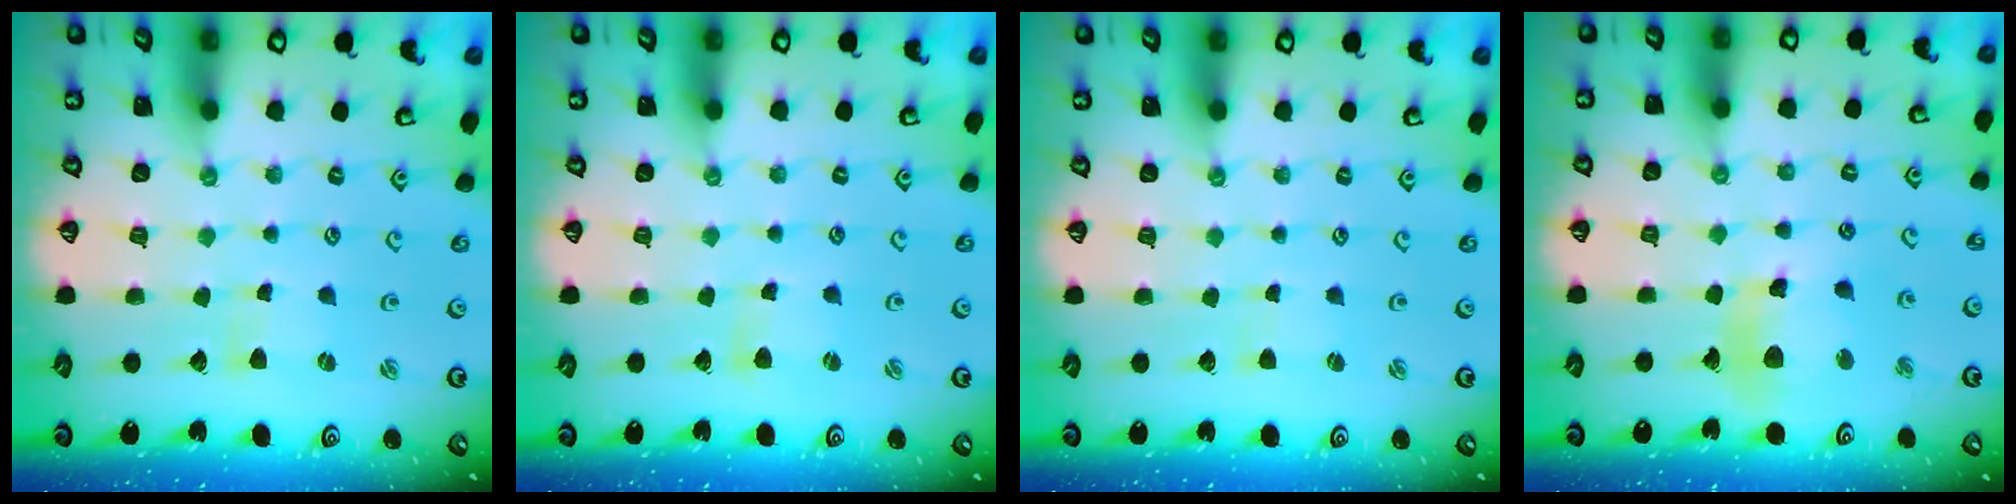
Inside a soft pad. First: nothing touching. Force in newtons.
{"total": 2.3, "press": 2.2, "slide": 0.3}
{"total": 0.7, "press": 0.7, "slide": 0.2}
{"total": 11.2, "press": 11.1, "slide": 1.5}